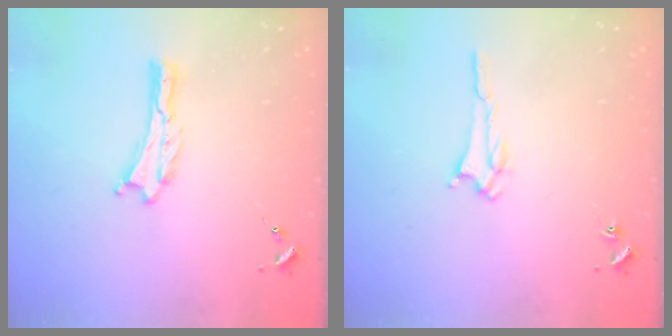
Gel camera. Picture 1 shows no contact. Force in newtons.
{"total": 1.5, "press": 1.5, "slide": 0.2}